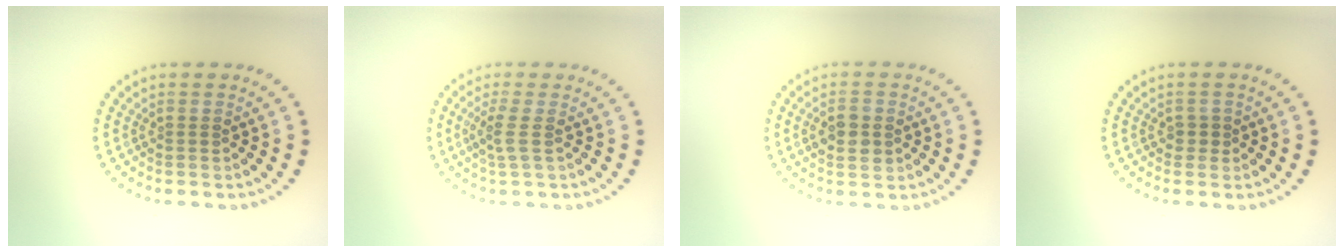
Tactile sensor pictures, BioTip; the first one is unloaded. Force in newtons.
{"total": 1.7, "press": 1.4, "slide": 1.0}
{"total": 2.8, "press": 2.8, "slide": 0.1}
{"total": 1.0, "press": 0.8, "slide": 0.5}